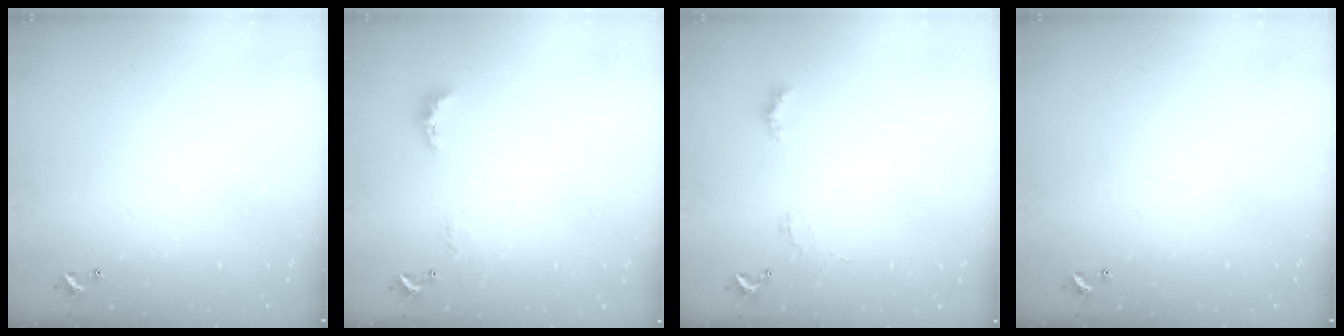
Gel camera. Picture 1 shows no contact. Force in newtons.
{"total": 2.1, "press": 2.0, "slide": 0.5}
{"total": 1.9, "press": 1.8, "slide": 0.5}
{"total": 0.0}